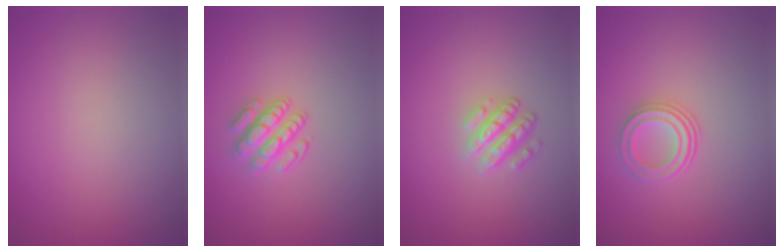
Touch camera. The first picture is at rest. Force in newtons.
{"total": 2.9, "press": 2.5, "slide": 1.4}
{"total": 2.6, "press": 2.4, "slide": 1.1}
{"total": 3.0, "press": 2.2, "slide": 2.0}